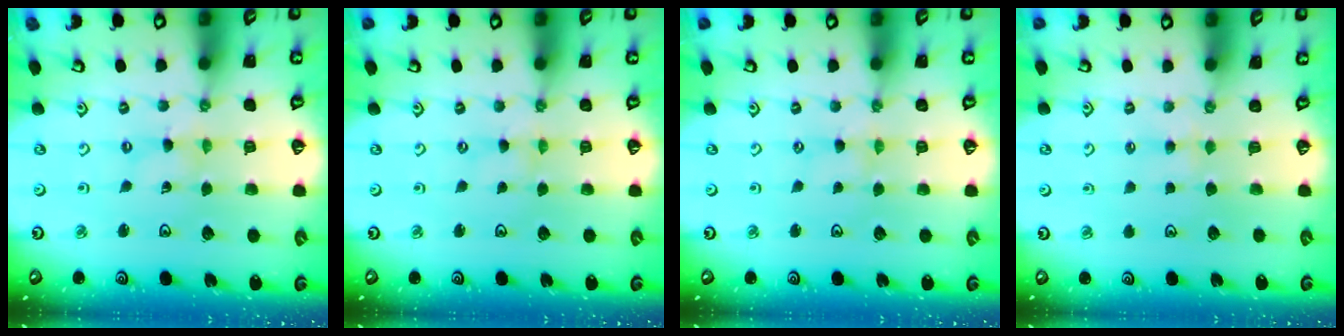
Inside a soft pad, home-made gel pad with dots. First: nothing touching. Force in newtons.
{"total": 0.0}
{"total": 0.8, "press": 0.8, "slide": 0.2}
{"total": 2.6, "press": 2.5, "slide": 0.5}